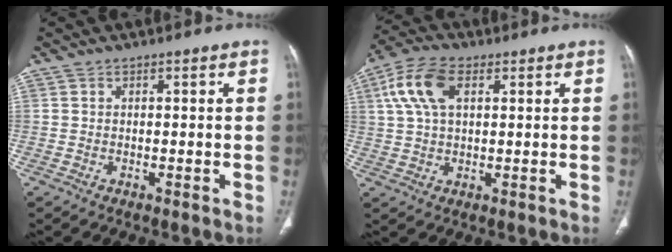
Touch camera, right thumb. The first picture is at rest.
{"total": 9.8, "force": [3.3, 5.4, 7.5], "torque": [-0.158, 0.016, 0.063]}